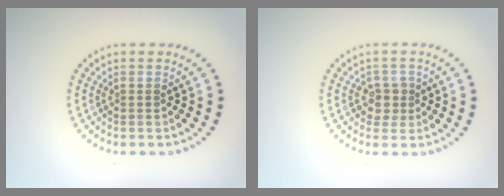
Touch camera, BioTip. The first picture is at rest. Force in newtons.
{"total": 2.0, "press": 1.7, "slide": 0.9}